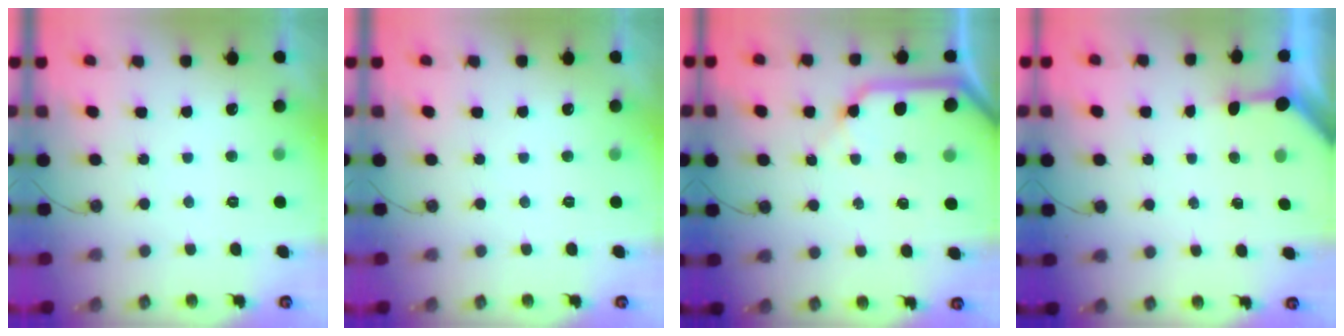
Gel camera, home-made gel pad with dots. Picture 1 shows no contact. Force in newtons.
{"total": 0.0}
{"total": 13.3, "press": 13.2, "slide": 1.5}
{"total": 3.3, "press": 3.3, "slide": 0.3}